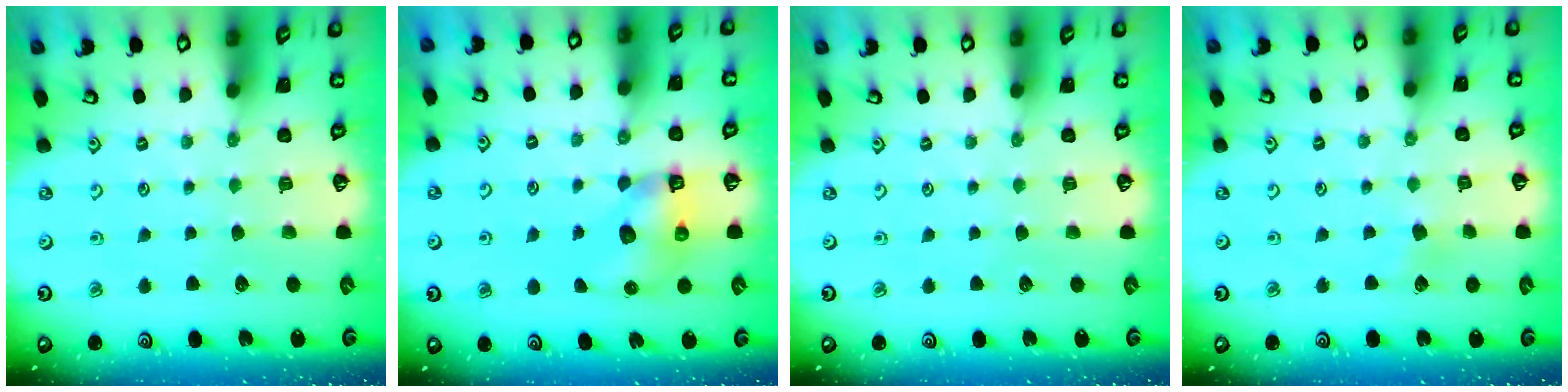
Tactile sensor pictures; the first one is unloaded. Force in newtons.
{"total": 8.2, "press": 8.2, "slide": 0.7}
{"total": 0.0}
{"total": 3.7, "press": 3.7, "slide": 0.4}